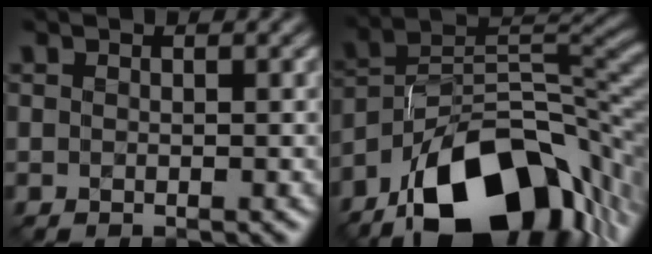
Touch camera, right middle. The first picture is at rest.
{"total": 16.0, "force": [-9.8, 7.5, 10.2], "torque": [-0.169, 0.010, -0.178]}